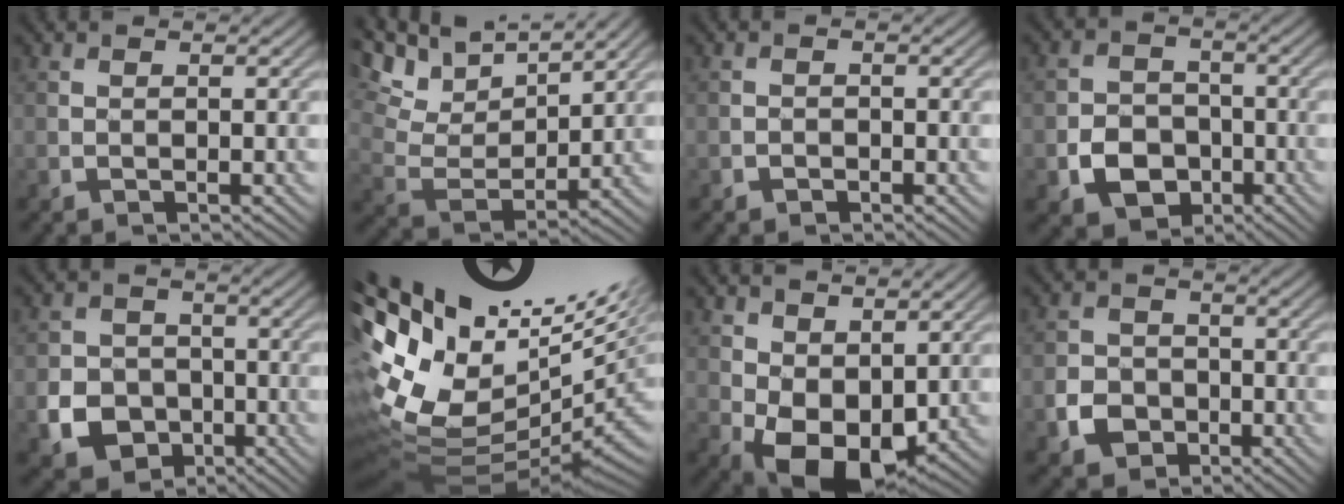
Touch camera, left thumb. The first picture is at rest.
{"total": 10.5, "force": [8.0, 3.3, 5.9], "torque": [-0.144, 0.002, 0.128]}
{"total": 0.8, "force": [-0.6, 0.6, 0.1], "torque": [0.000, -0.001, -0.011]}
{"total": 6.0, "force": [-2.3, 4.8, 2.8], "torque": [-0.055, -0.007, -0.046]}
{"total": 6.4, "force": [-2.3, 5.4, 2.5], "torque": [-0.056, -0.012, -0.048]}
{"total": 16.6, "force": [2.0, 8.5, 14.1], "torque": [-0.269, 0.002, 0.092]}
{"total": 8.4, "force": [1.0, 5.5, 6.3], "torque": [-0.124, -0.024, 0.023]}
{"total": 4.4, "force": [-1.8, 3.7, 1.6], "torque": [-0.029, -0.003, -0.040]}